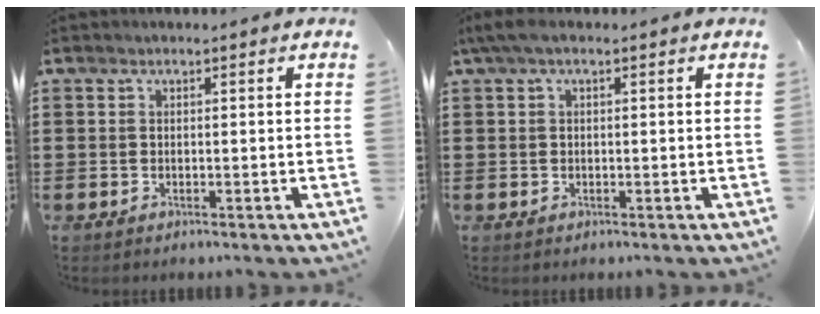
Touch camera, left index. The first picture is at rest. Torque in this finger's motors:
{"motor_torque": [0.12, -0.20, 0.23, 0.06]}